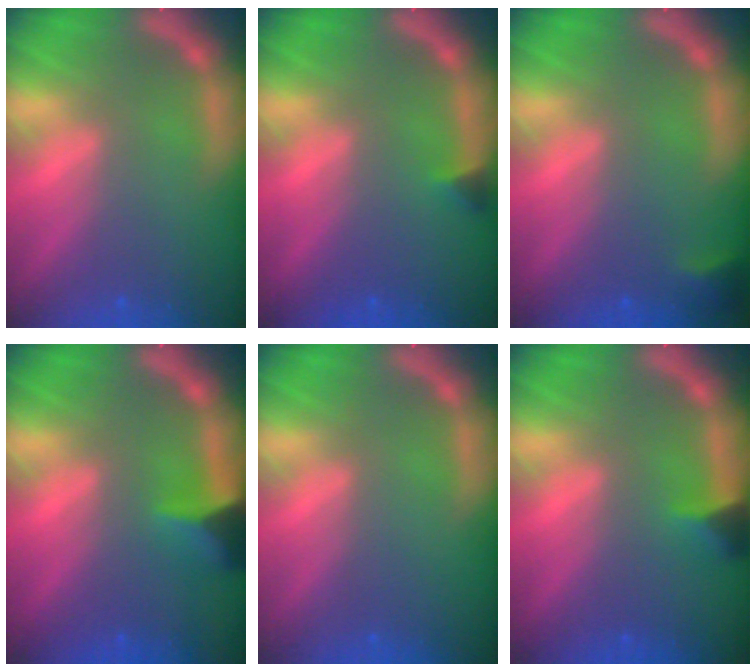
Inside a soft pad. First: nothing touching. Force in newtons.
{"total": 0.9}
{"total": 1.4}
{"total": 3.5}
{"total": 0.0}
{"total": 1.9}